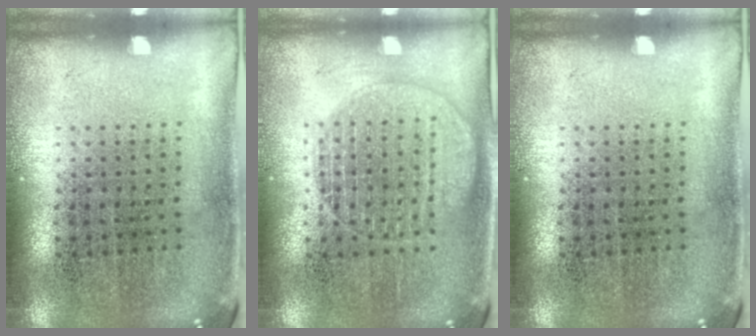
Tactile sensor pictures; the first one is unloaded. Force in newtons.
{"total": 1.4, "press": 1.4, "slide": 0.2}
{"total": 0.0}